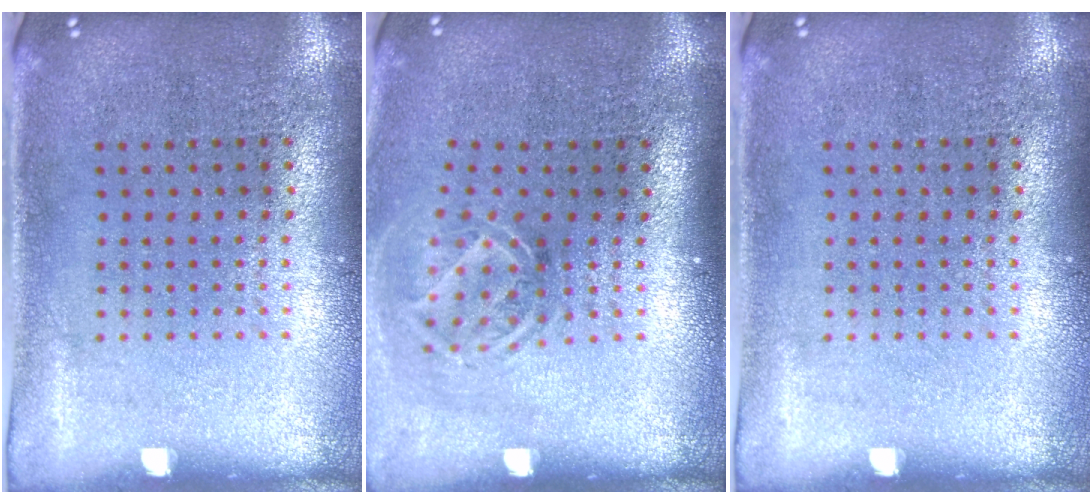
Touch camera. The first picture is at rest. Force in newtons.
{"total": 1.8, "press": 1.3, "slide": 1.3}
{"total": 0.0}